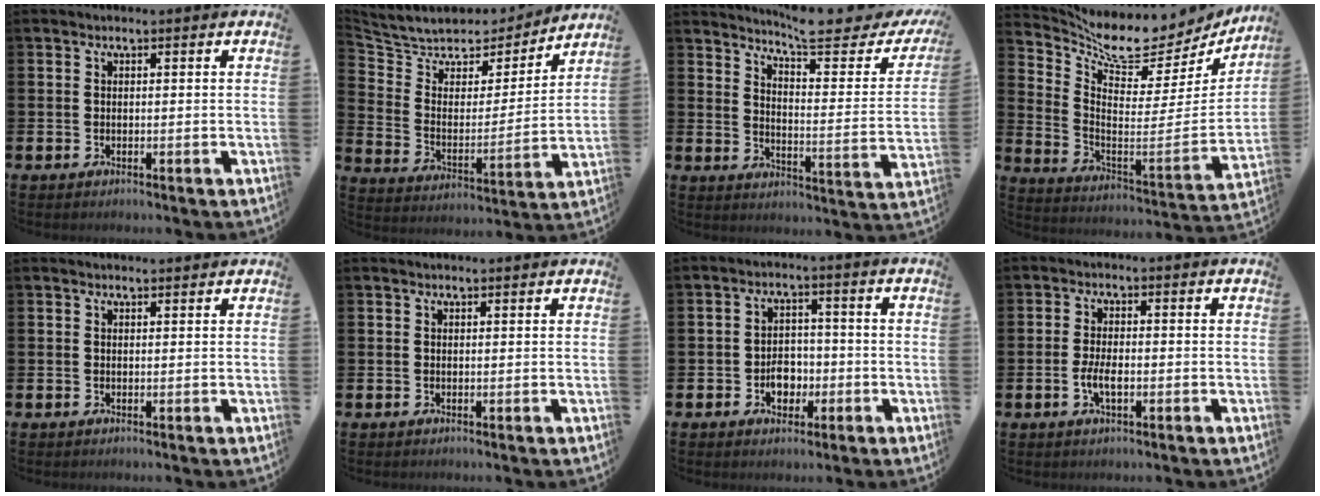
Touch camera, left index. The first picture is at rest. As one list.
[{"total": 7.0, "force": [6.3, 2.8, 0.6], "torque": [-0.061, -0.050, 0.109]}, {"total": 7.7, "force": [6.9, 0.6, 3.4], "torque": [-0.075, -0.053, 0.113]}, {"total": 8.9, "force": [8.2, 2.4, 2.5], "torque": [-0.078, -0.081, 0.134]}, {"total": 0.9, "force": [0.9, 0.1, 0.0], "torque": [0.006, -0.002, 0.015]}, {"total": 0.6, "force": [0.6, -0.1, 0.0], "torque": [0.007, -0.004, 0.010]}, {"total": 3.9, "force": [-1.3, 3.0, 2.1], "torque": [-0.028, 0.000, -0.031]}, {"total": 3.0, "force": [-0.8, 1.2, 2.6], "torque": [-0.063, 0.002, -0.015]}]